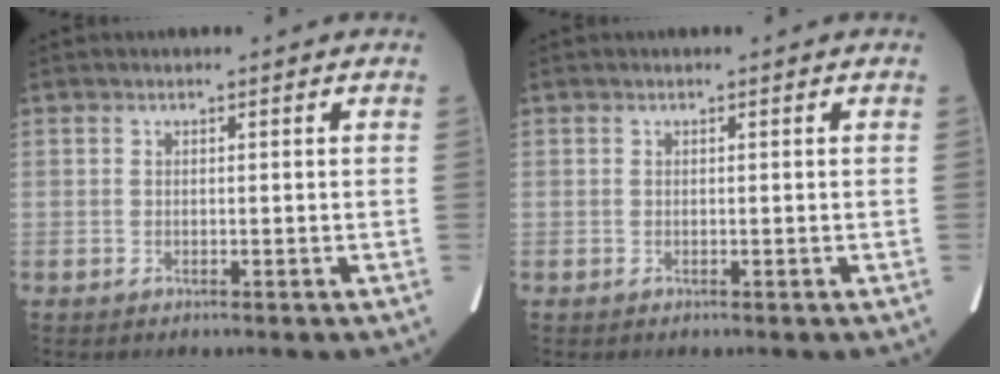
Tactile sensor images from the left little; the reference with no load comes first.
{"total": 0.0}